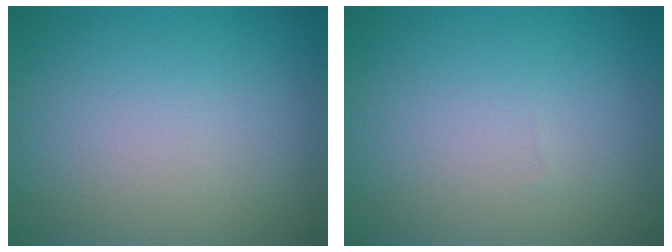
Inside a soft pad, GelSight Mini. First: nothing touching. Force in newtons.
{"total": 0.0}